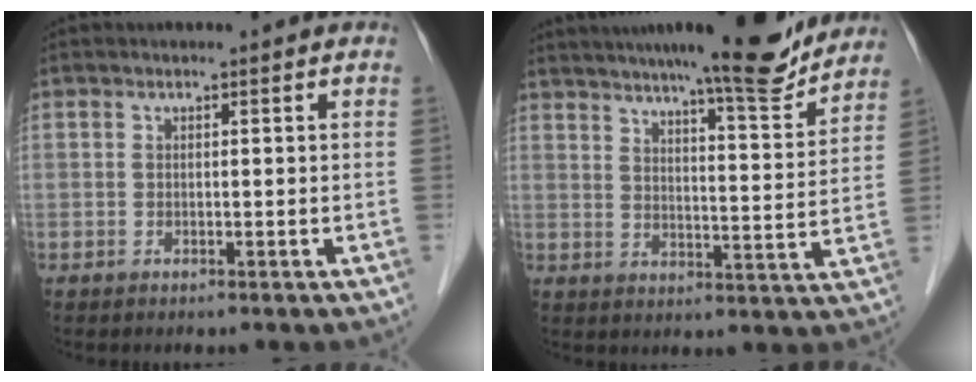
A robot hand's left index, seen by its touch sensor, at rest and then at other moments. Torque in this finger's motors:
{"motor_torque": [1.04, -1.09, 0.76, 0.13]}